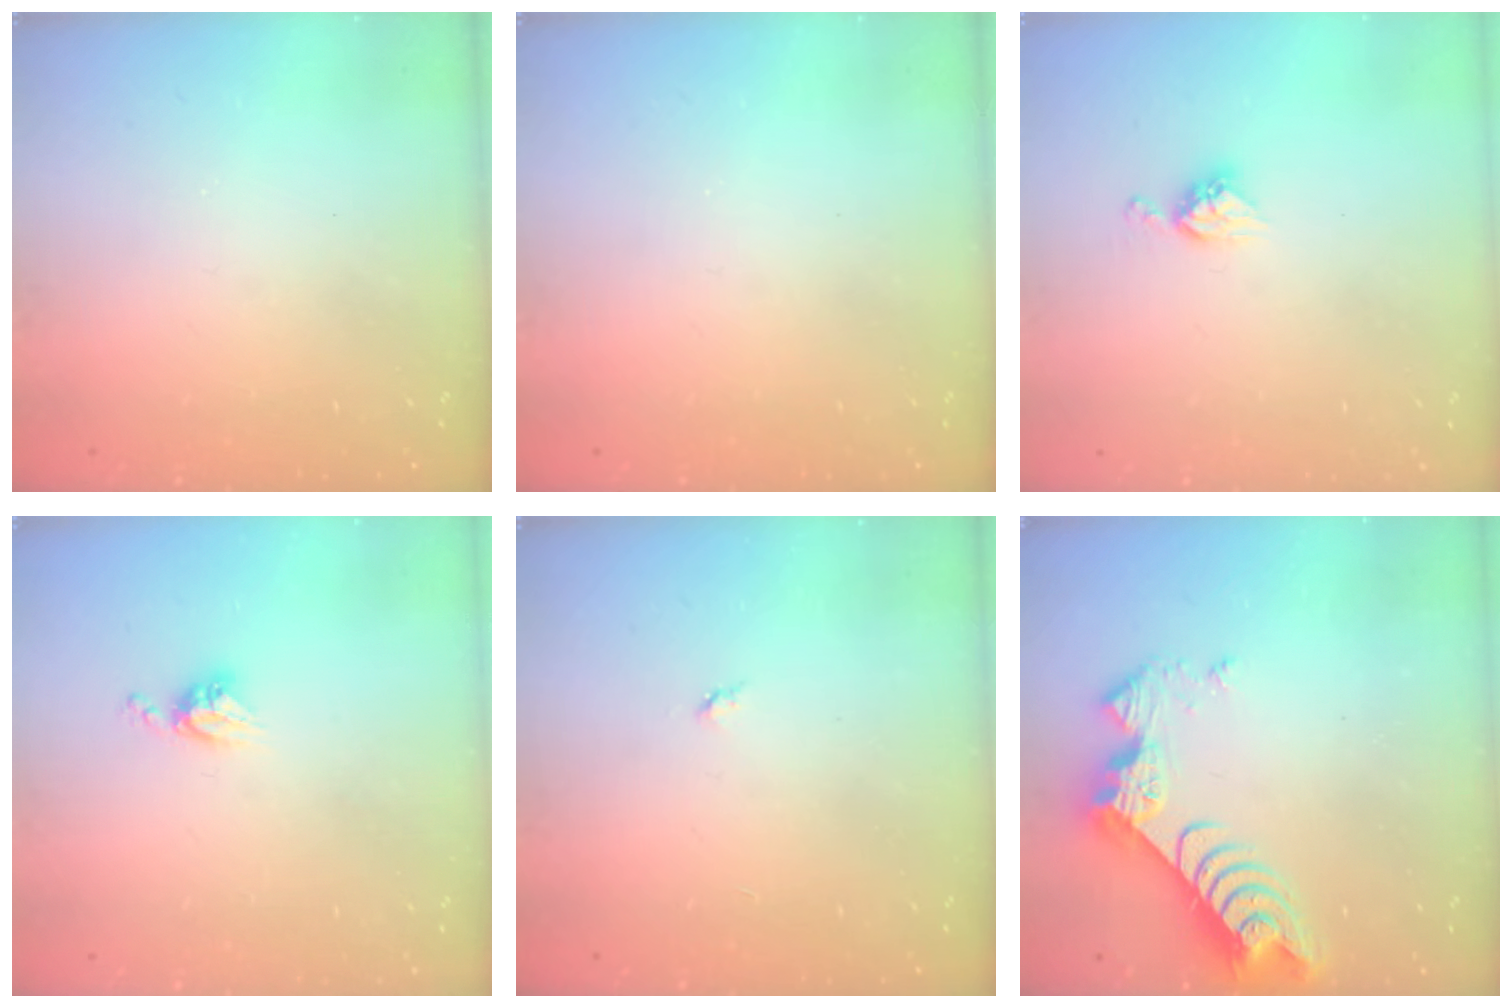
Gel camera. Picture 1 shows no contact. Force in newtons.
{"total": 0.0}
{"total": 6.5, "press": 6.5, "slide": 0.4}
{"total": 4.7, "press": 4.7, "slide": 0.5}
{"total": 2.8, "press": 2.8, "slide": 0.4}
{"total": 9.5, "press": 9.5, "slide": 0.8}